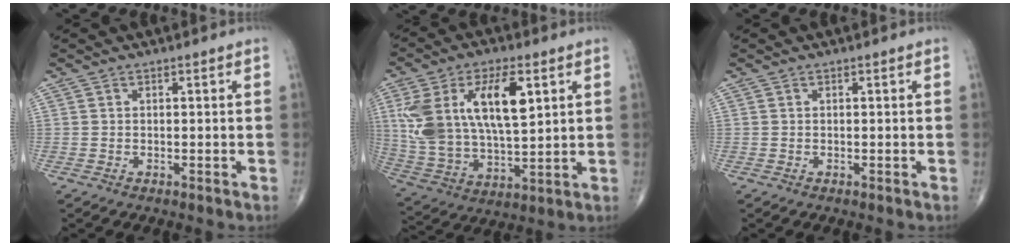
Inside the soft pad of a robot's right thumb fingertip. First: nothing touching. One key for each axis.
{"total": 20.1, "fx": 6.0, "fy": 9.5, "fz": 16.7, "tx": -0.315, "ty": -0.010, "tz": 0.115}
{"total": 0.0}